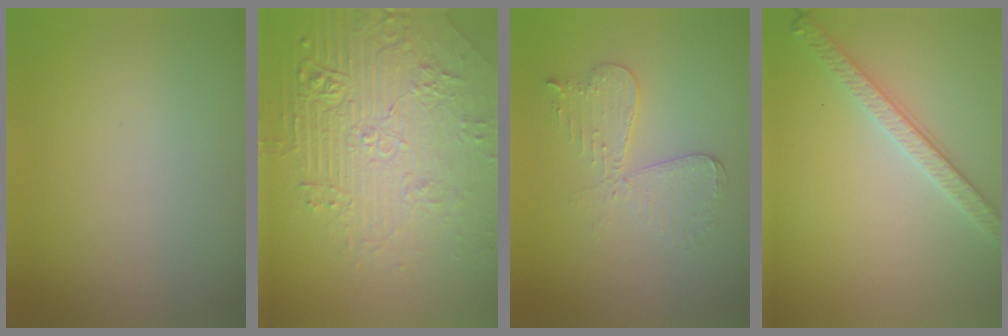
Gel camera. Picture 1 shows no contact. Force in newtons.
{"total": 8.6, "press": 6.0, "slide": 6.1}
{"total": 3.5, "press": 3.1, "slide": 1.7}
{"total": 2.8, "press": 2.8, "slide": 0.7}